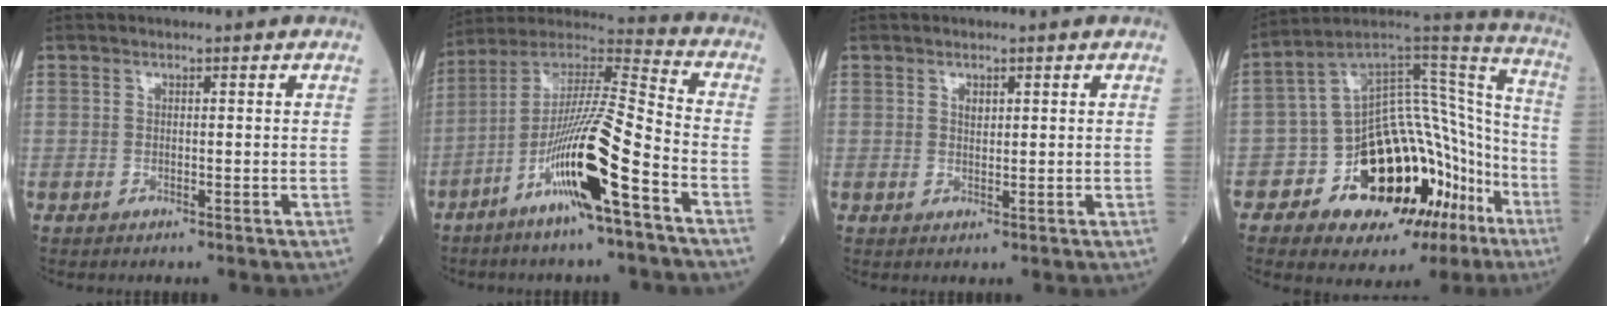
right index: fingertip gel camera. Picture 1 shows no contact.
{"total": 16.0, "force": [-7.2, 0.3, 14.2], "torque": [-0.274, -0.006, -0.136]}
{"total": 1.0, "force": [0.6, 0.5, 0.7], "torque": [-0.015, -0.002, 0.011]}
{"total": 23.4, "force": [-12.5, 11.9, 15.7], "torque": [-0.155, 0.091, -0.182]}